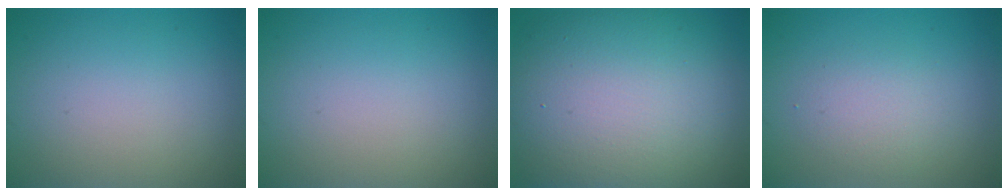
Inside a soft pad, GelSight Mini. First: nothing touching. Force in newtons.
{"total": 0.0}
{"total": 14.7, "press": 14.7, "slide": 0.6}
{"total": 2.2, "press": 2.2, "slide": 0.0}